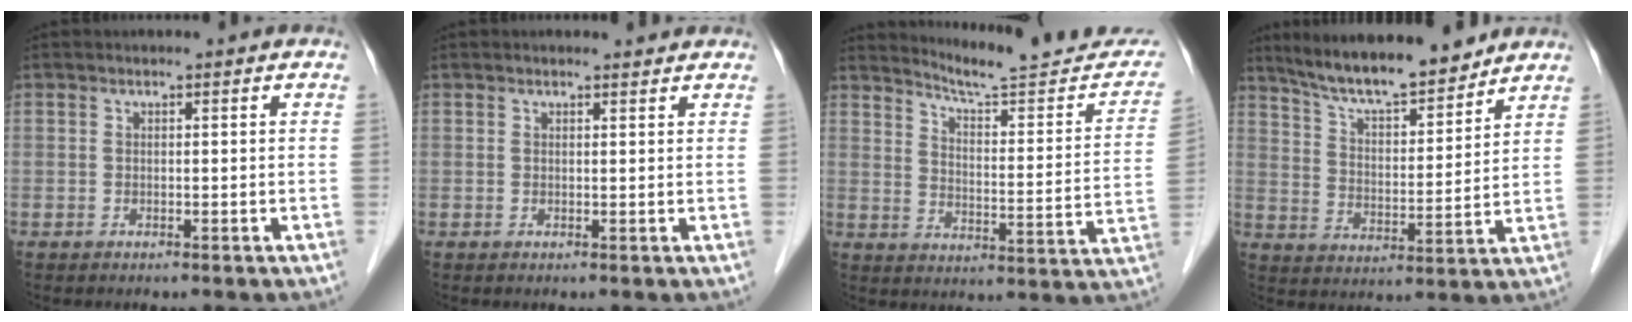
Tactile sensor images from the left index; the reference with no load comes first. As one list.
[{"total": 1.6, "force": [1.6, 0.3, 0.2], "torque": [-0.012, 0.002, 0.020]}, {"total": 17.9, "force": [17.0, 1.4, 5.5], "torque": [-0.068, -0.064, 0.216]}, {"total": 13.2, "force": [11.7, 1.9, 5.7], "torque": [-0.095, 0.005, 0.199]}]